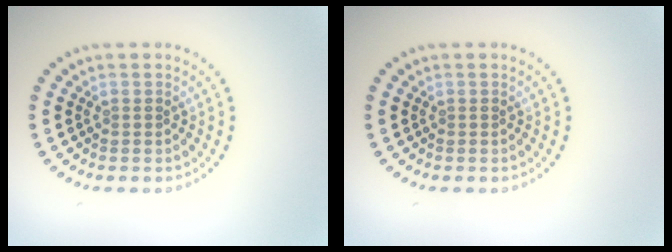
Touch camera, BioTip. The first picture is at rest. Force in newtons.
{"total": 0.0}